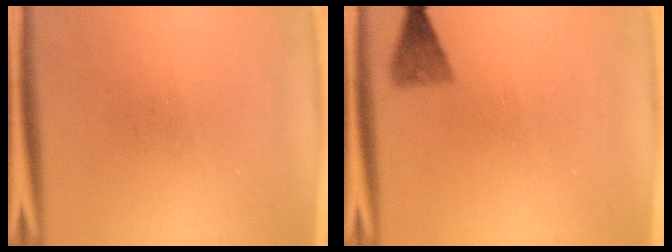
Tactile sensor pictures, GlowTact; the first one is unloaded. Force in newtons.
{"total": 2.5}